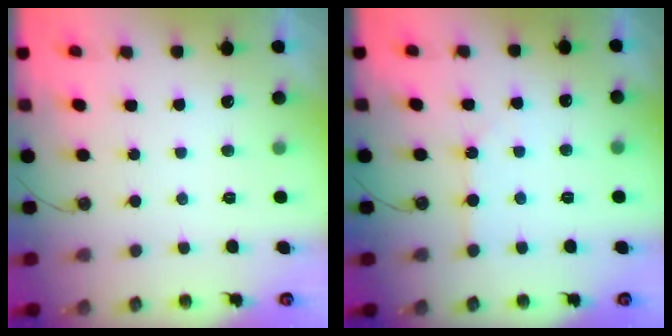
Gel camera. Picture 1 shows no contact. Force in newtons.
{"total": 1.8, "press": 1.8, "slide": 0.4}